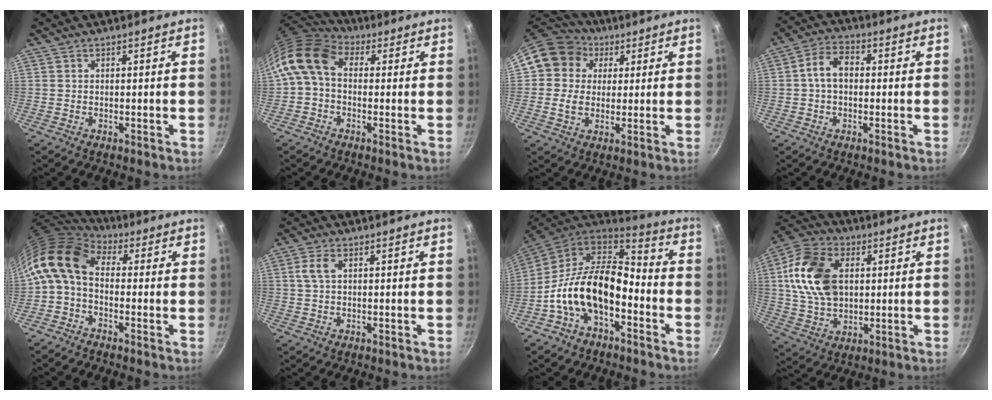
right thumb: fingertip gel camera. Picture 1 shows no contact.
{"total": 10.6, "force": [1.1, 7.5, 7.4], "torque": [-0.140, 0.025, -0.001]}
{"total": 12.3, "force": [4.0, 10.5, 5.0], "torque": [-0.070, 0.014, 0.054]}
{"total": 6.7, "force": [0.2, 4.6, 4.8], "torque": [-0.073, 0.022, -0.008]}
{"total": 10.8, "force": [0.2, 7.3, 8.0], "torque": [-0.152, 0.026, -0.021]}
{"total": 3.1, "force": [0.8, 1.5, 2.5], "torque": [-0.057, 0.007, 0.016]}
{"total": 17.4, "force": [-4.7, 10.4, 13.2], "torque": [-0.216, 0.055, -0.098]}
{"total": 18.1, "force": [3.3, 12.3, 12.9], "torque": [-0.224, 0.001, 0.056]}